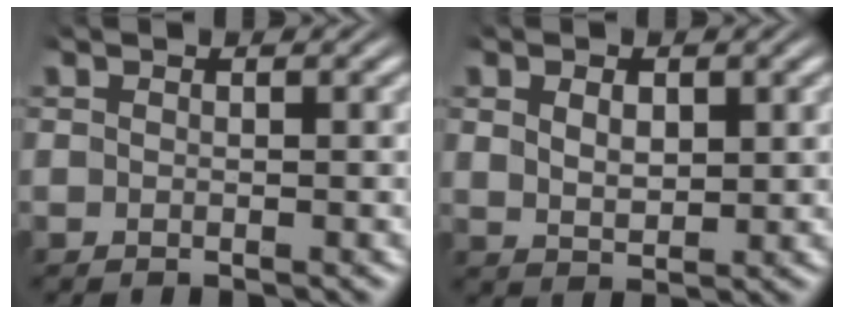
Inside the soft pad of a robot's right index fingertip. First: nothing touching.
{"total": 2.3, "force": [0.7, 1.3, 1.8], "torque": [-0.034, -0.014, 0.027]}